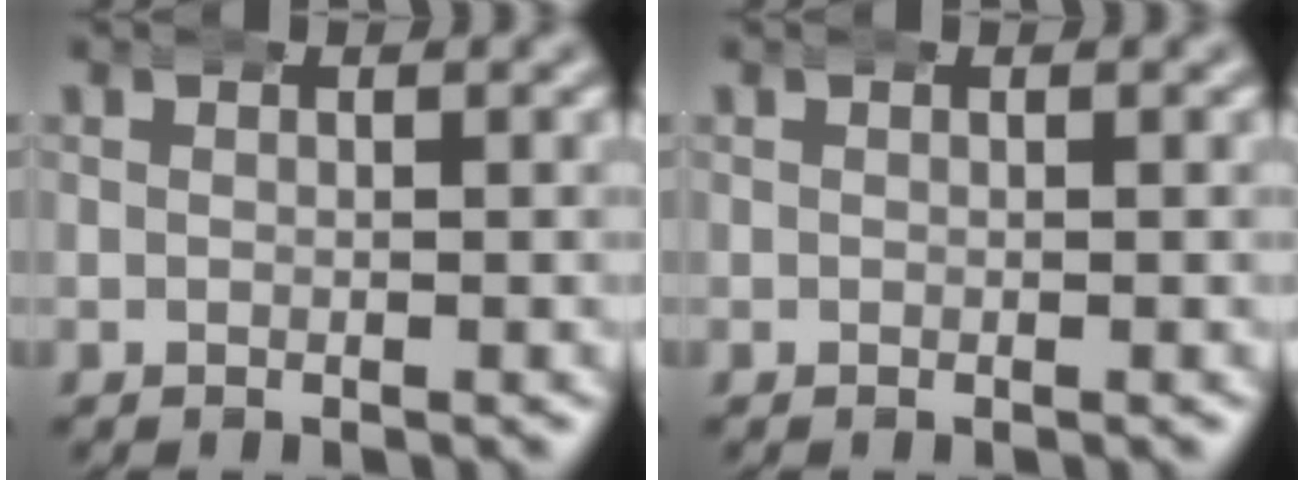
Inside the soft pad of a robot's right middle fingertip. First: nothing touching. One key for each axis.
{"total": 0.0}